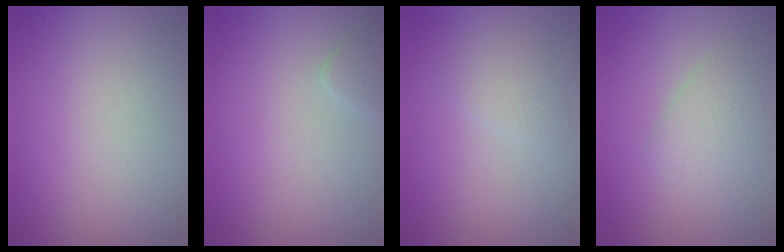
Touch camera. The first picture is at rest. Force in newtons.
{"total": 1.2, "press": 1.2, "slide": 0.1}
{"total": 1.5, "press": 1.5, "slide": 0.0}
{"total": 2.3, "press": 2.3, "slide": 0.1}